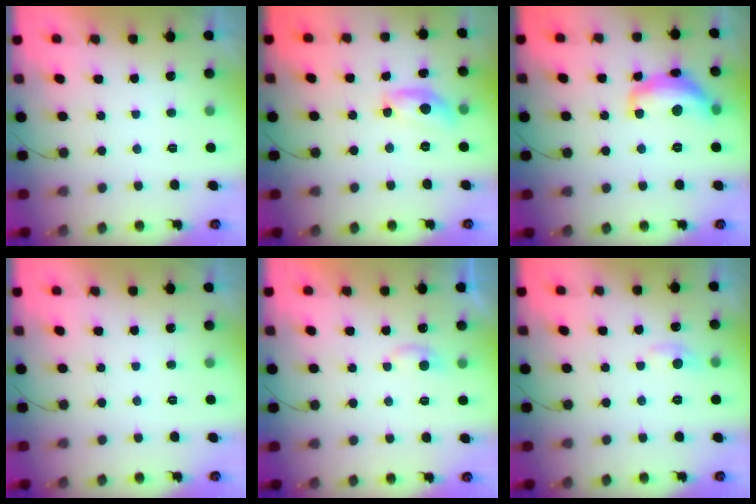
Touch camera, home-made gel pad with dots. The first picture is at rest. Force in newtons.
{"total": 11.1, "press": 11.1, "slide": 0.5}
{"total": 13.7, "press": 13.7, "slide": 0.9}
{"total": 0.0}
{"total": 3.4, "press": 3.4, "slide": 0.3}
{"total": 5.9, "press": 5.8, "slide": 0.8}